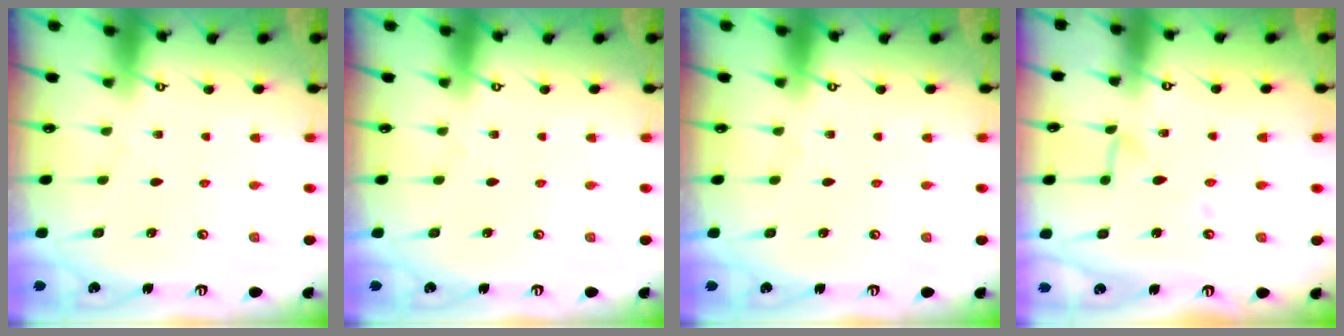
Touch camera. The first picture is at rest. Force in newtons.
{"total": 0.0}
{"total": 0.0}
{"total": 7.0, "press": 7.0, "slide": 0.5}